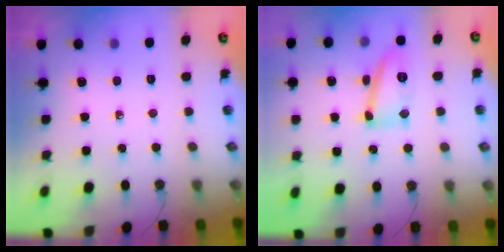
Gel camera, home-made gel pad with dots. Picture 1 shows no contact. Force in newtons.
{"total": 12.7, "press": 12.7, "slide": 1.1}